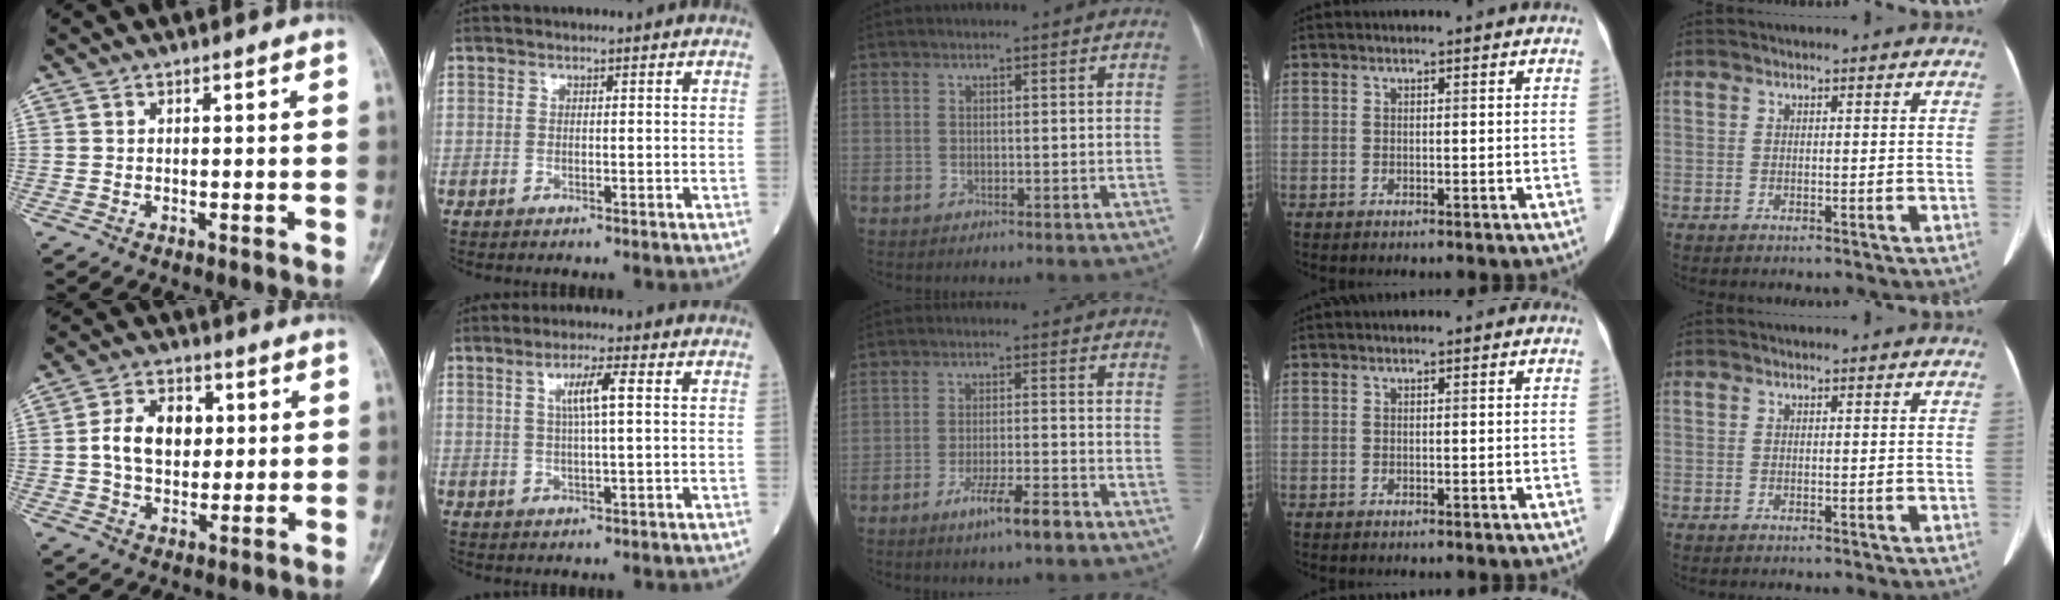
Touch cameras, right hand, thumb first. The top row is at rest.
{"thumb": {"total": 10.0, "force": [1.4, 7.2, 6.9], "torque": [-0.088, 0.008, 0.022]}, "index": {"total": 4.8, "force": [1.3, 0.2, 4.6], "torque": [-0.086, 0.004, 0.023]}, "middle": {"total": 6.2, "force": [-4.1, 0.2, 4.6], "torque": [-0.086, -0.007, -0.070]}}